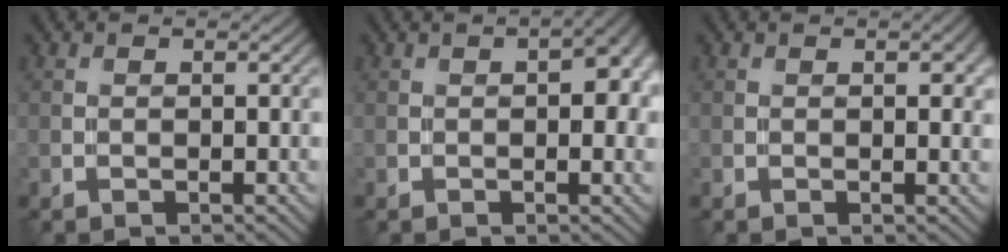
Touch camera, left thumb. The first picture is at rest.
{"total": 4.0, "force": [0.0, 1.0, 3.9], "torque": [-0.057, -0.001, 0.009]}
{"total": 1.6, "force": [0.2, 0.3, 1.5], "torque": [-0.019, -0.001, 0.007]}